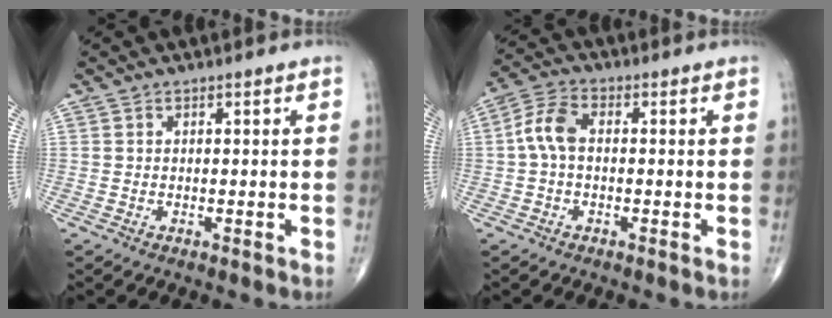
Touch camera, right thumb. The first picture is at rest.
{"total": 6.0, "force": [0.0, 3.6, 4.8], "torque": [-0.101, 0.020, -0.009]}